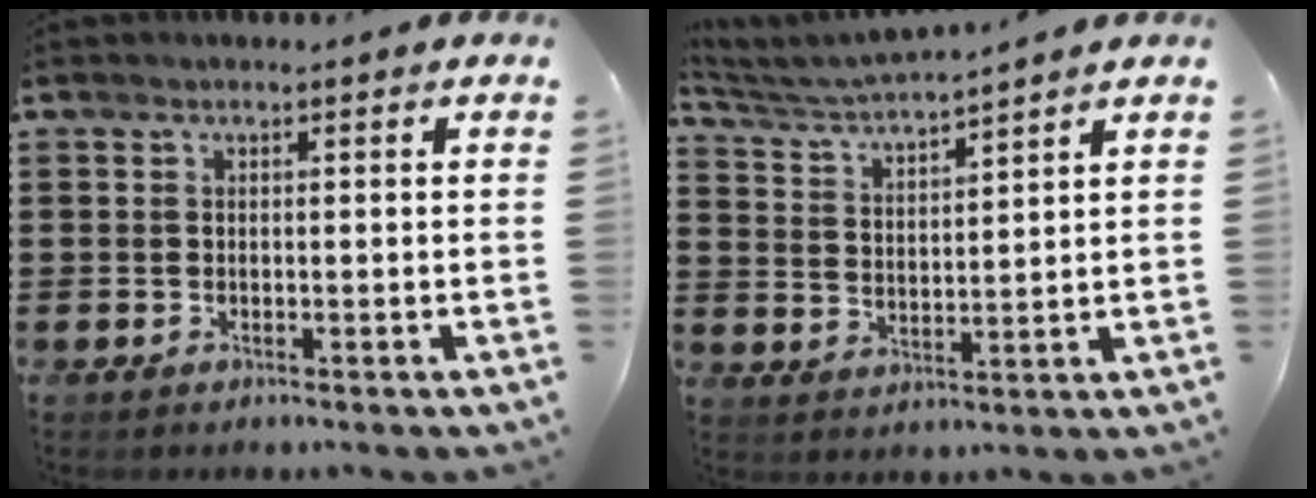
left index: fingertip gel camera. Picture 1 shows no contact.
{"total": 3.8, "force": [3.7, -0.4, 0.8], "torque": [-0.034, -0.028, 0.059]}